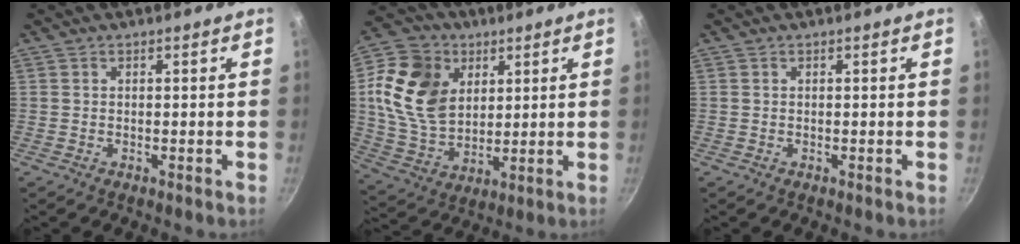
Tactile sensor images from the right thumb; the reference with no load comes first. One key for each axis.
{"total": 17.7, "fx": 5.1, "fy": 13.0, "fz": 10.8, "tx": -0.185, "ty": -0.014, "tz": 0.099}
{"total": 0.0}